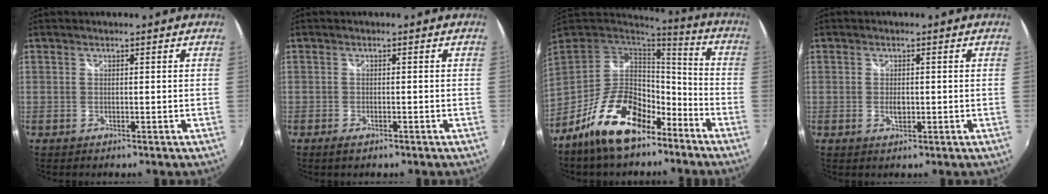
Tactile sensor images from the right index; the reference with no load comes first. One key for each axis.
{"total": 1.9, "fx": -1.4, "fy": 0.8, "fz": 1.1, "tx": -0.024, "ty": -0.007, "tz": -0.025}
{"total": 17.8, "fx": -10.8, "fy": 8.6, "fz": 11.1, "tx": -0.211, "ty": 0.006, "tz": -0.178}
{"total": 1.9, "fx": -0.3, "fy": 1.2, "fz": 1.5, "tx": -0.024, "ty": -0.003, "tz": -0.005}